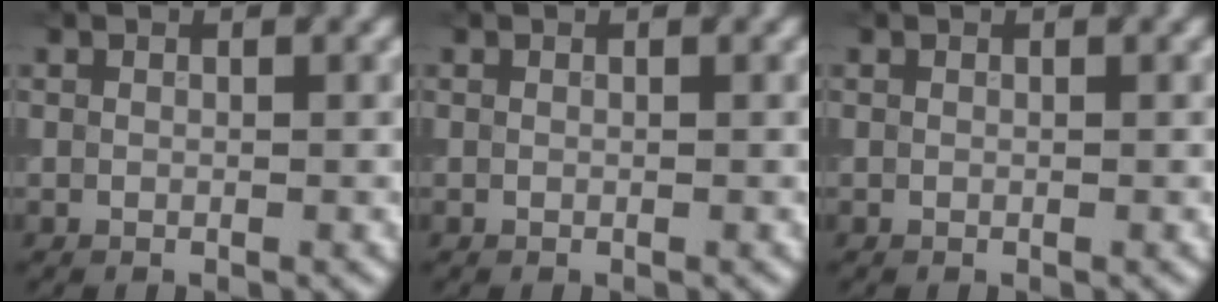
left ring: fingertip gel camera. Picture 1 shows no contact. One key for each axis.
{"total": 0.0}
{"total": 0.0}